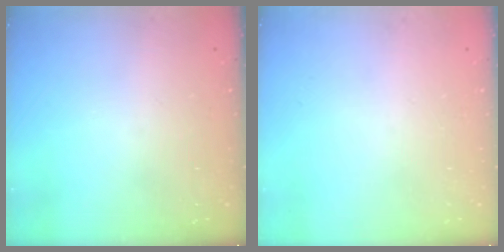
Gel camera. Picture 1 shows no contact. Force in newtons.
{"total": 0.0}